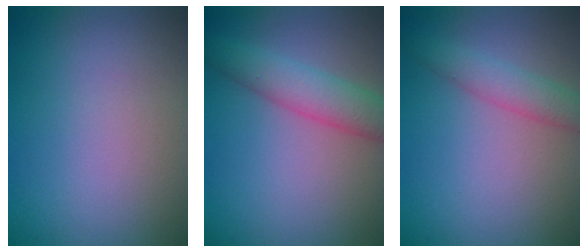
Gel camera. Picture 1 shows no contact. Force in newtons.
{"total": 4.1, "press": 4.1, "slide": 0.2}
{"total": 2.7, "press": 2.7, "slide": 0.2}